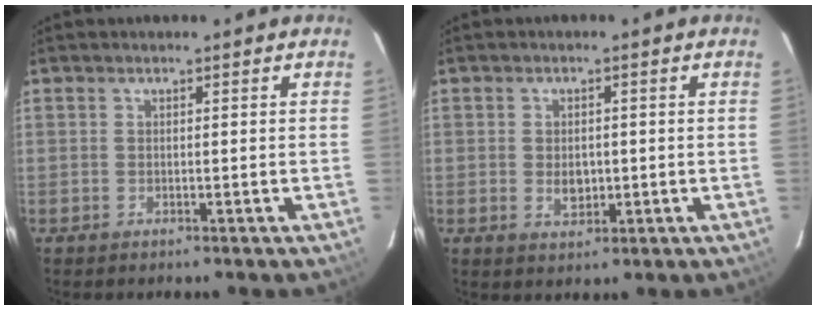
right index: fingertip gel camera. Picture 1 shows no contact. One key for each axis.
{"total": 3.4, "fx": -0.4, "fy": 2.4, "fz": 2.3, "tx": -0.041, "ty": -0.001, "tz": -0.004}